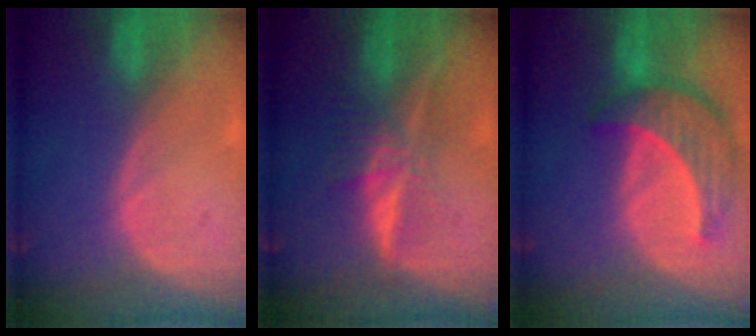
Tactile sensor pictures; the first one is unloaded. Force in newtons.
{"total": 6.2, "press": 5.5, "slide": 2.9}
{"total": 8.8, "press": 8.0, "slide": 3.7}